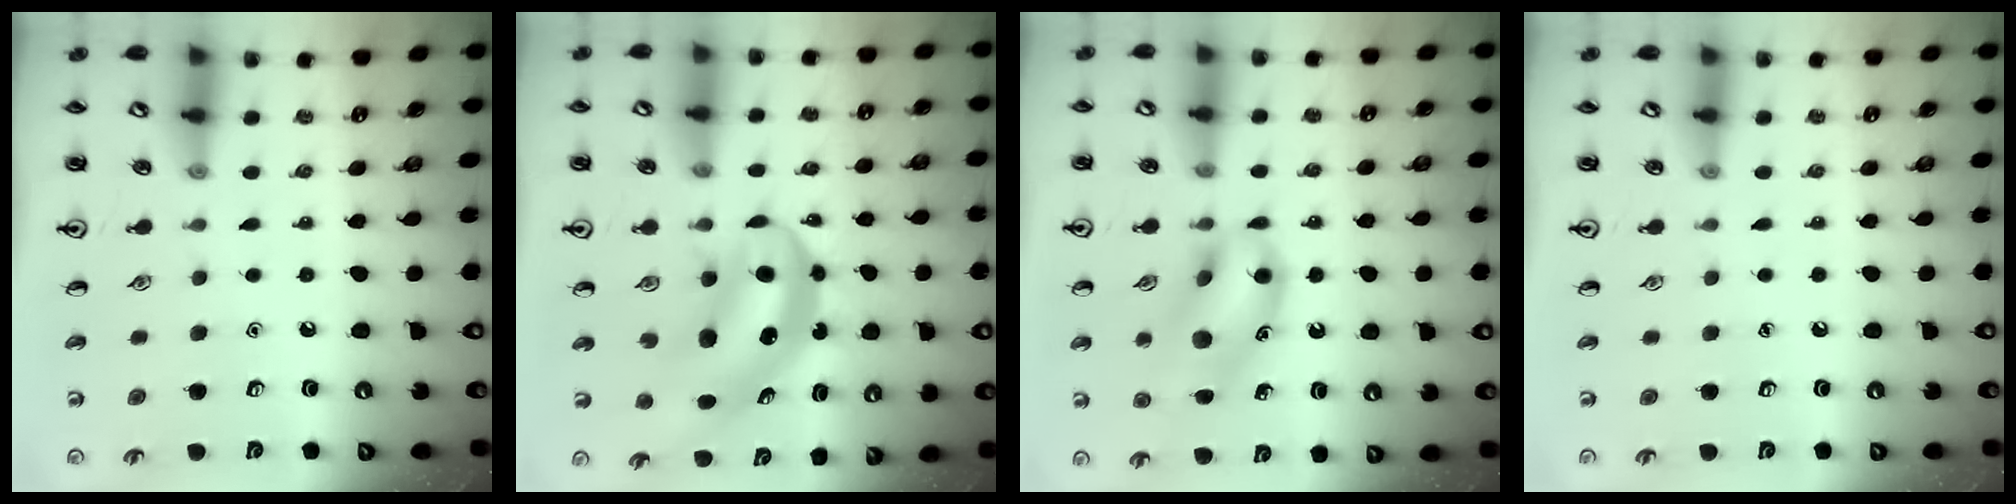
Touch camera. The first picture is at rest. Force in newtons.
{"total": 5.4, "press": 5.3, "slide": 1.1}
{"total": 14.1, "press": 13.7, "slide": 3.0}
{"total": 0.0}